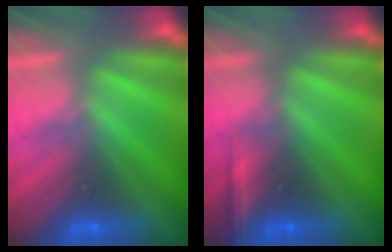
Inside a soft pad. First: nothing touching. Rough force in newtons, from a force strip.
{"total": 2.2}